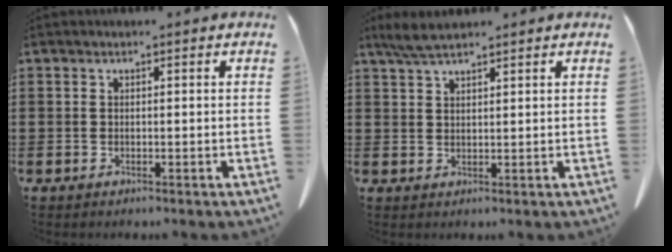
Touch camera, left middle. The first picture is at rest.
{"total": 3.4, "force": [2.6, 0.7, 2.1], "torque": [-0.048, 0.001, 0.051]}